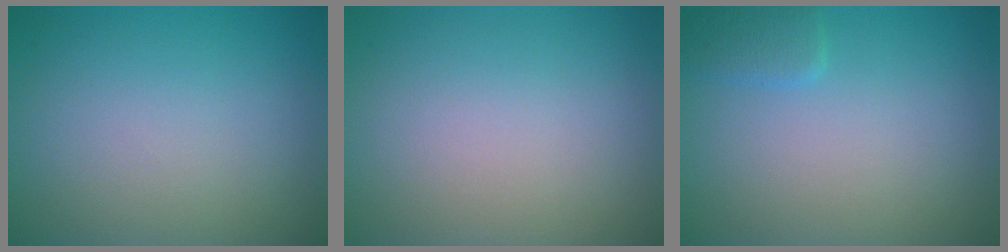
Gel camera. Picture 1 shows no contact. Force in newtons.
{"total": 0.0}
{"total": 1.4, "press": 1.4, "slide": 0.1}